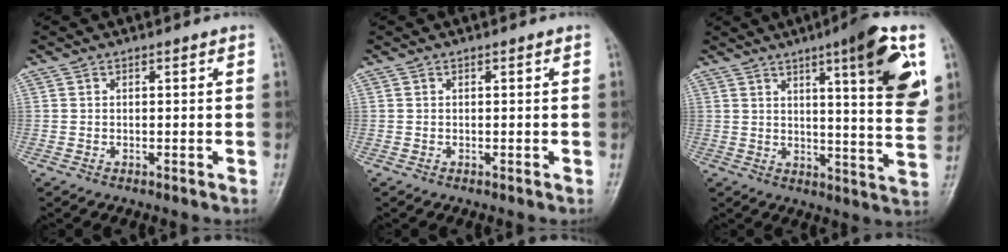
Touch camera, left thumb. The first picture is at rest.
{"total": 0.0}
{"total": 16.0, "force": [6.8, 2.5, 14.3], "torque": [-0.181, -0.034, 0.093]}